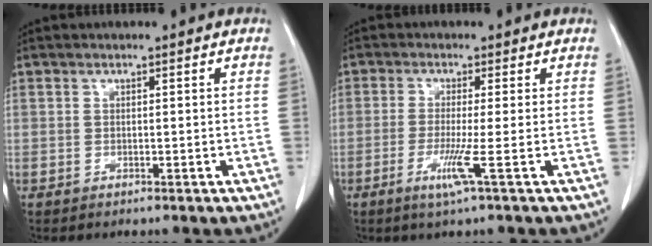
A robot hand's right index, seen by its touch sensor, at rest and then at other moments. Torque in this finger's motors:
{"motor_torque": [0.06, -0.08, 0.04, 0.06]}